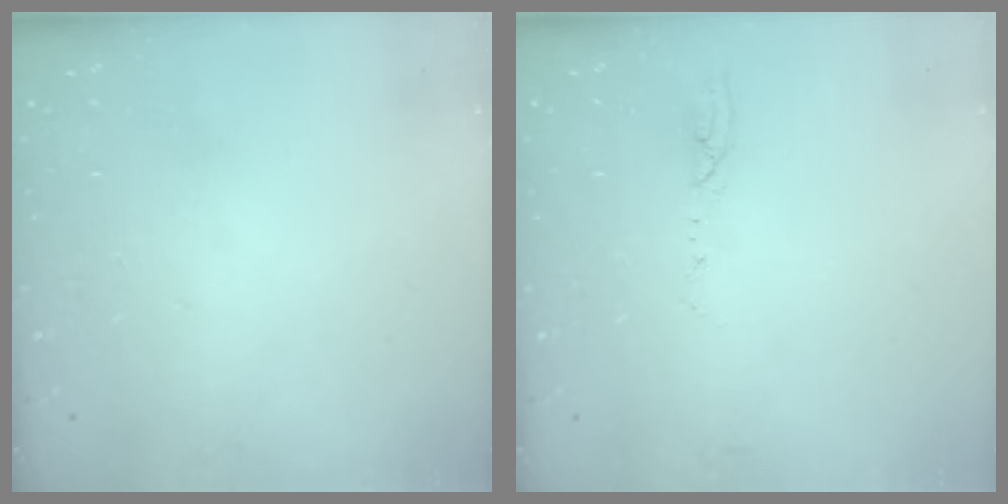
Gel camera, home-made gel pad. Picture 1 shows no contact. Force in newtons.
{"total": 3.8, "press": 3.8, "slide": 0.4}